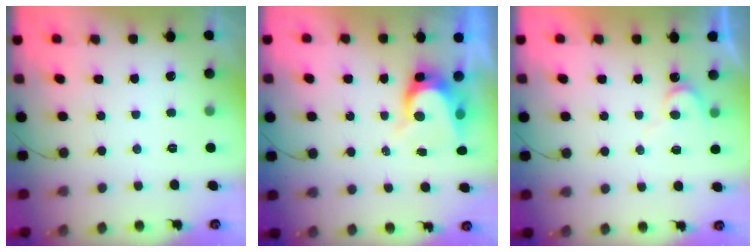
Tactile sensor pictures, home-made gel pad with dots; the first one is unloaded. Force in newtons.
{"total": 7.0, "press": 6.9, "slide": 0.8}
{"total": 8.1, "press": 8.0, "slide": 0.3}